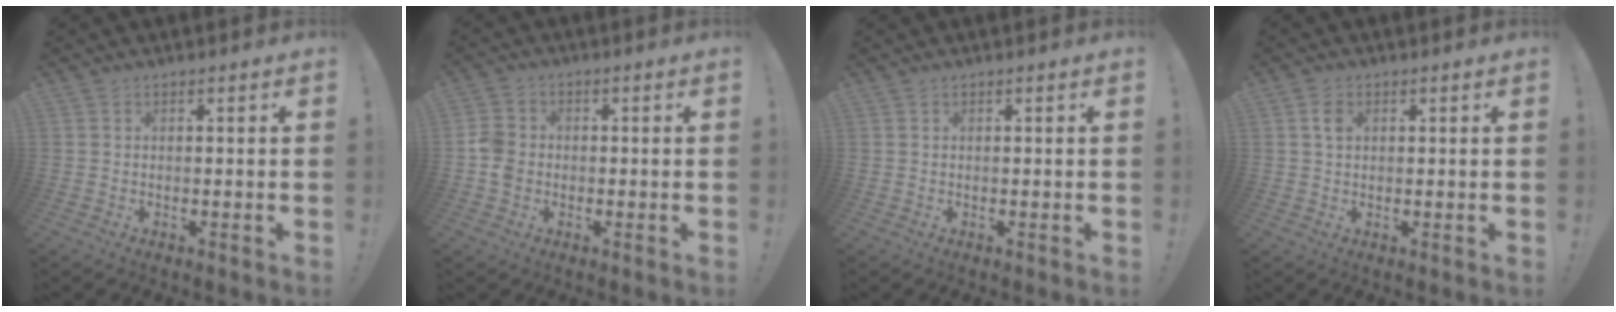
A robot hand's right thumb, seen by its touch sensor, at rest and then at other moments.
{"total": 6.0, "force": [-1.4, 5.0, 3.1], "torque": [-0.071, 0.016, -0.024]}
{"total": 0.0}
{"total": 2.7, "force": [1.0, 1.9, 1.7], "torque": [-0.013, -0.004, 0.013]}